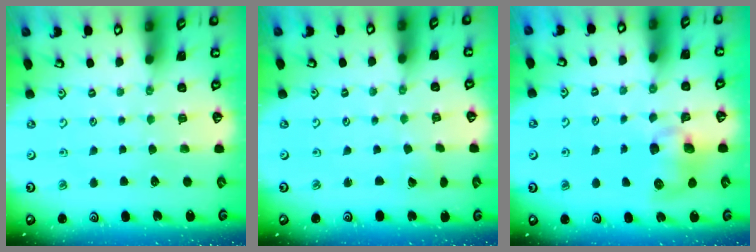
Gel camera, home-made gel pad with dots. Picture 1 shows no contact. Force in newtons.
{"total": 1.2, "press": 1.2, "slide": 0.0}
{"total": 7.7, "press": 7.6, "slide": 1.0}